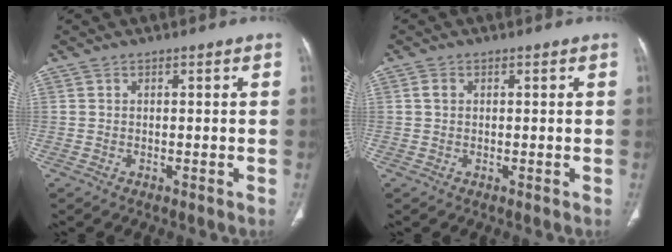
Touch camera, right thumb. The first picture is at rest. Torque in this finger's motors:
{"motor_torque": [0.24, 0.15, 0.29, -0.18, -0.02]}